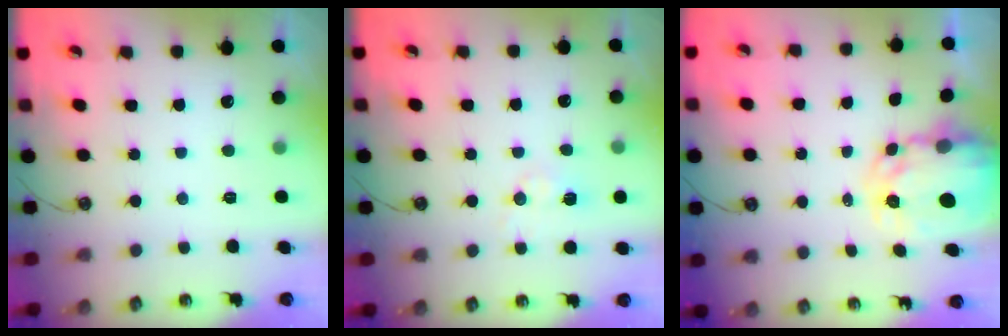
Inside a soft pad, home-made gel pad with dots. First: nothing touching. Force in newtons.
{"total": 6.3, "press": 6.3, "slide": 0.6}
{"total": 5.8, "press": 5.8, "slide": 0.2}